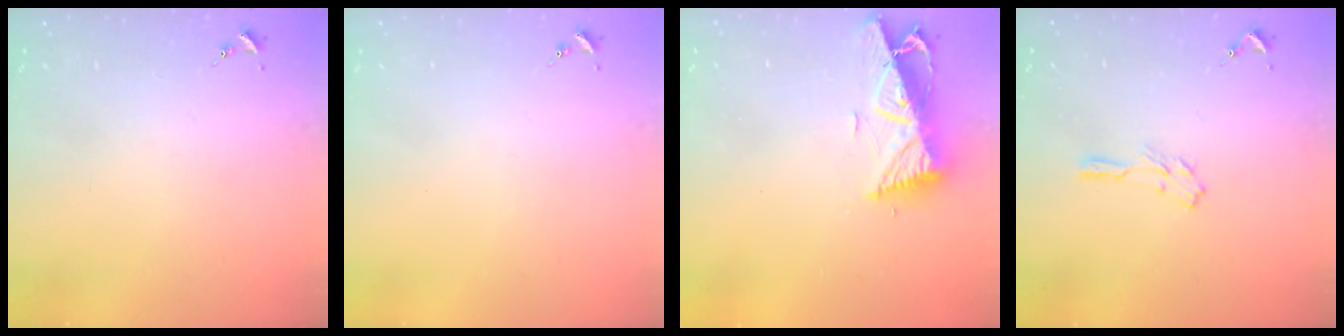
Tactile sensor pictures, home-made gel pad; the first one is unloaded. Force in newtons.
{"total": 0.0}
{"total": 10.7, "press": 10.6, "slide": 1.2}
{"total": 3.8, "press": 3.8, "slide": 0.4}